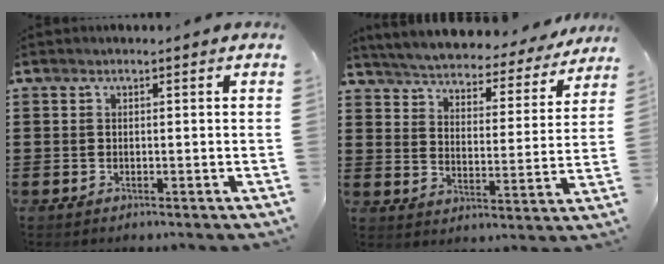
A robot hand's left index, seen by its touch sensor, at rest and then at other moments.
{"total": 4.2, "force": [4.2, 0.0, 0.3], "torque": [-0.031, -0.036, 0.066]}